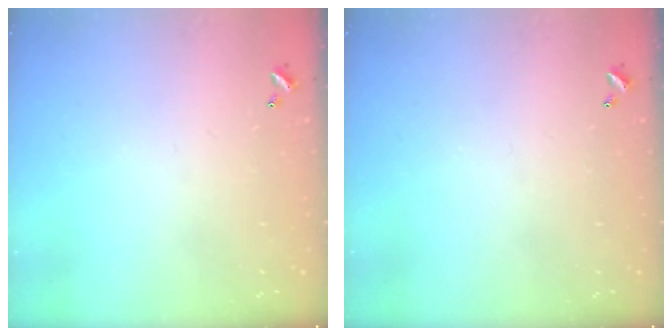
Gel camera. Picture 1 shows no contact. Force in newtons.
{"total": 0.0}